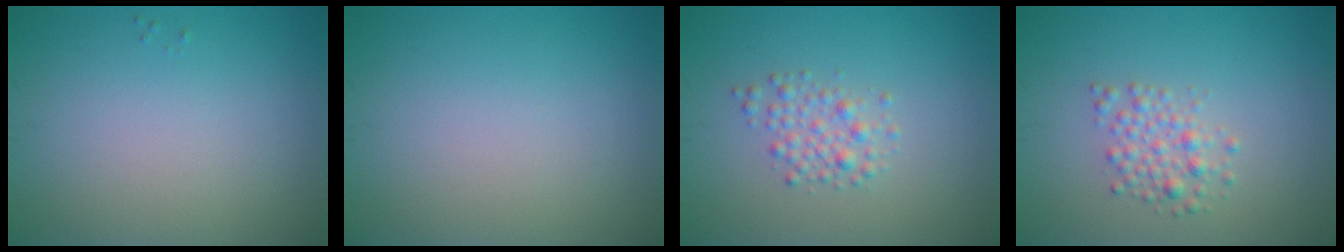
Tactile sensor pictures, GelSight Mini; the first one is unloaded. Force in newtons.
{"total": 0.0}
{"total": 2.1, "press": 2.1, "slide": 0.0}
{"total": 2.2, "press": 2.2, "slide": 0.0}